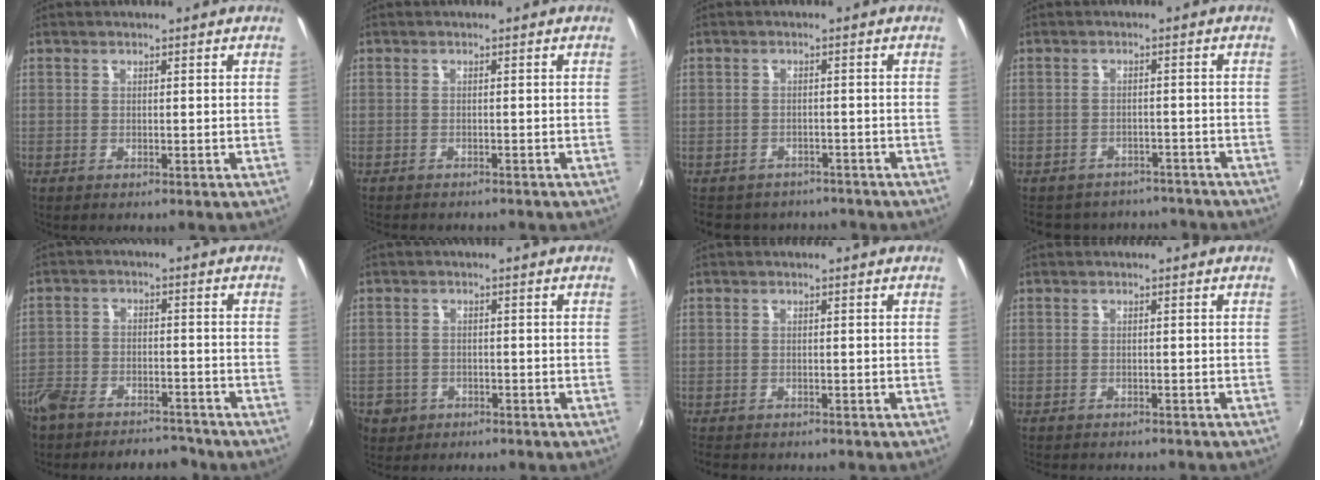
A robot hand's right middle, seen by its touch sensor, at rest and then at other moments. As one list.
[{"total": 3.7, "force": [-3.4, 1.0, 1.1], "torque": [-0.029, -0.014, -0.050]}, {"total": 7.4, "force": [-5.9, 4.2, 1.4], "torque": [-0.035, 0.012, -0.084]}, {"total": 12.9, "force": [-11.1, 5.5, 3.6], "torque": [-0.083, 0.013, -0.139]}, {"total": 11.2, "force": [-9.4, 5.0, 3.4], "torque": [-0.099, 0.005, -0.143]}, {"total": 5.7, "force": [-2.8, 4.7, 1.6], "torque": [-0.058, -0.002, -0.045]}, {"total": 2.8, "force": [-2.4, 1.4, 0.6], "torque": [-0.022, -0.010, -0.044]}, {"total": 4.4, "force": [-4.1, 1.2, 1.4], "torque": [-0.036, -0.015, -0.060]}]